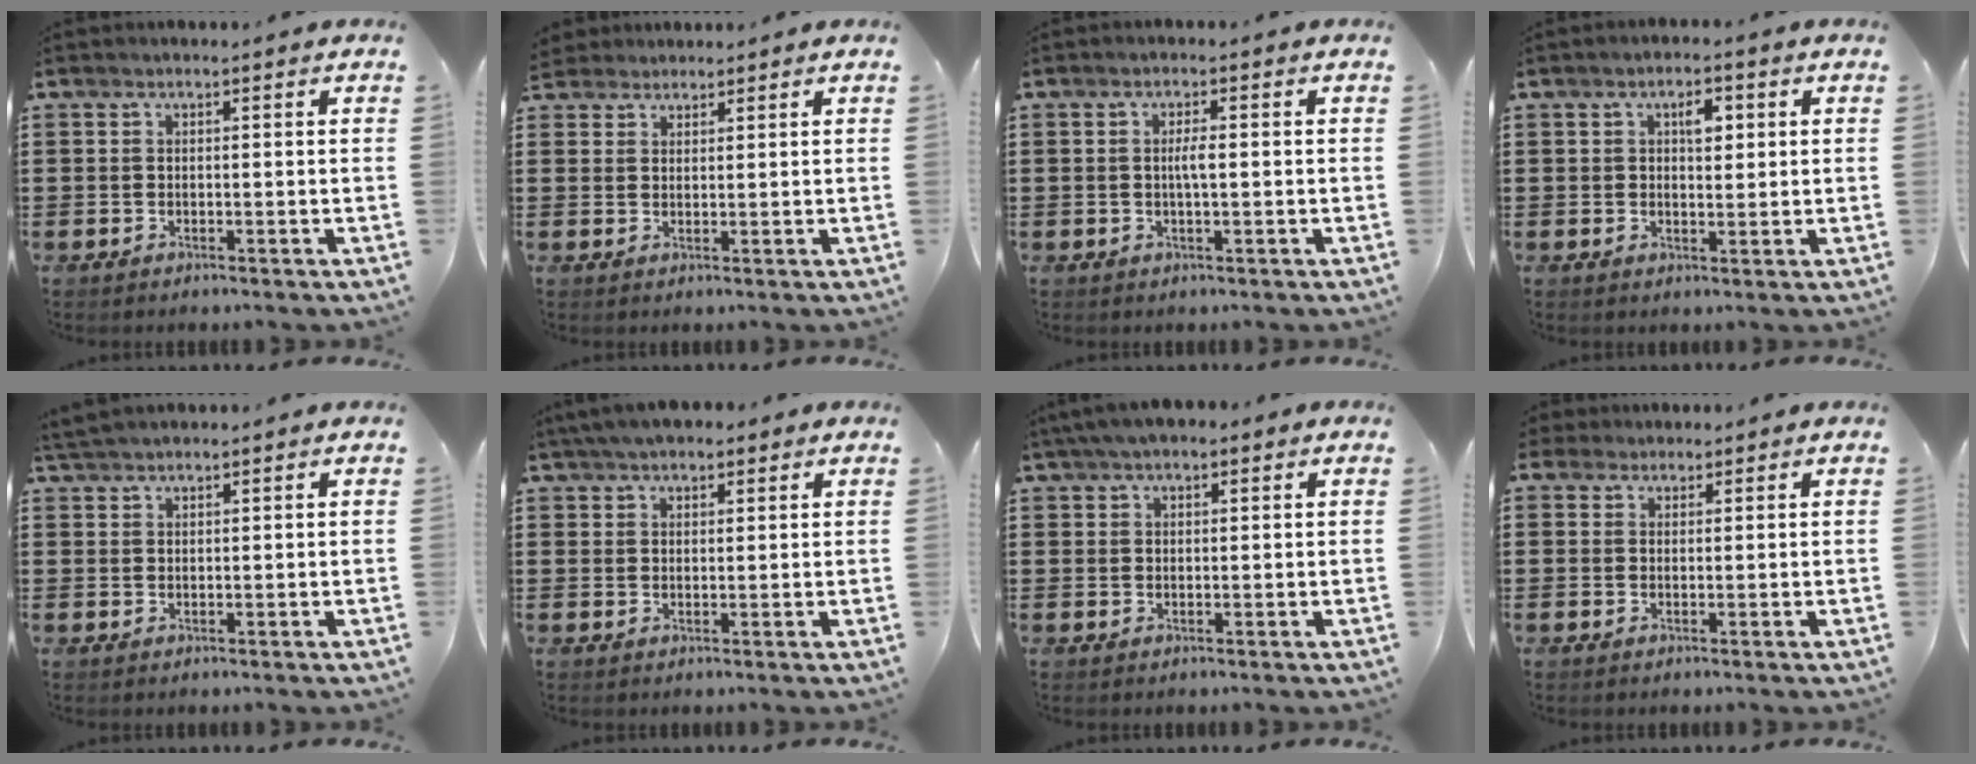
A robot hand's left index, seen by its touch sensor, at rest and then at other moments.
{"total": 2.1, "force": [1.9, 0.9, -0.2], "torque": [-0.004, 0.007, 0.038]}
{"total": 2.4, "force": [0.0, 0.4, 2.3], "torque": [-0.052, -0.003, -0.004]}
{"total": 3.3, "force": [0.9, 1.7, 2.7], "torque": [-0.041, 0.004, 0.010]}
{"total": 2.0, "force": [1.9, 0.3, 0.6], "torque": [-0.016, 0.003, 0.038]}
{"total": 4.0, "force": [3.4, 1.4, 1.6], "torque": [-0.040, 0.002, 0.063]}
{"total": 2.7, "force": [1.9, 1.1, 1.5], "torque": [-0.035, 0.008, 0.035]}
{"total": 1.7, "force": [1.4, 1.0, 0.1], "torque": [-0.007, 0.007, 0.028]}